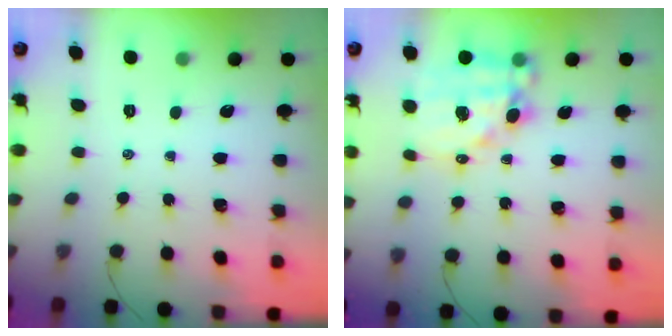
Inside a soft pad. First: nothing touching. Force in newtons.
{"total": 15.2, "press": 14.8, "slide": 3.5}